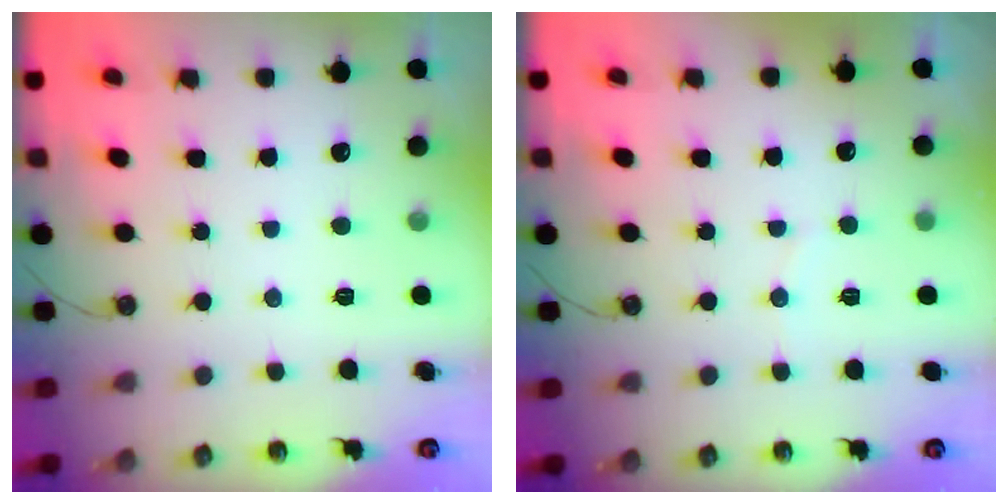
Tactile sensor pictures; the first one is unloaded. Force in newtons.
{"total": 2.3, "press": 2.0, "slide": 1.0}